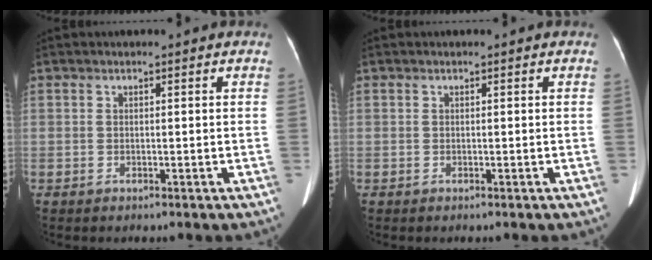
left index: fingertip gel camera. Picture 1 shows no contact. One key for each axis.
{"total": 0.0}